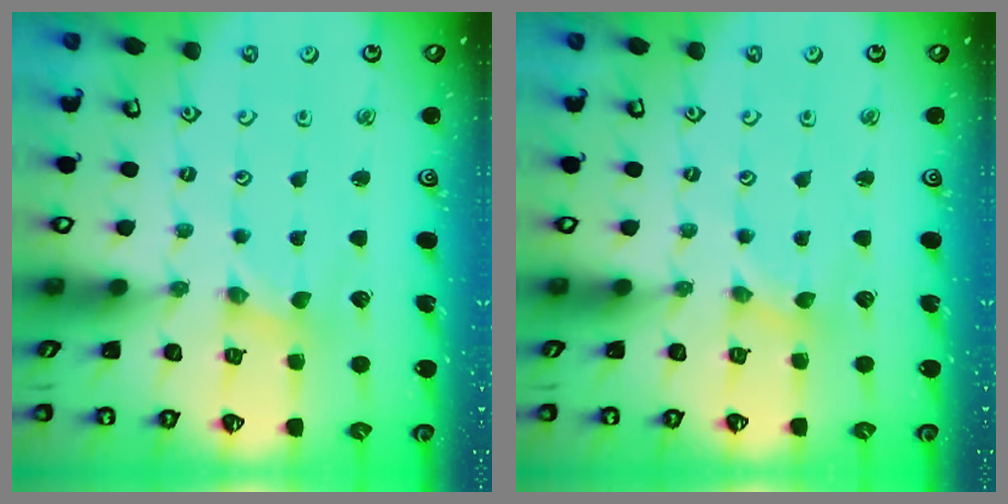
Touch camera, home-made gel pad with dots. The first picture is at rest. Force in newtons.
{"total": 0.7, "press": 0.7, "slide": 0.1}